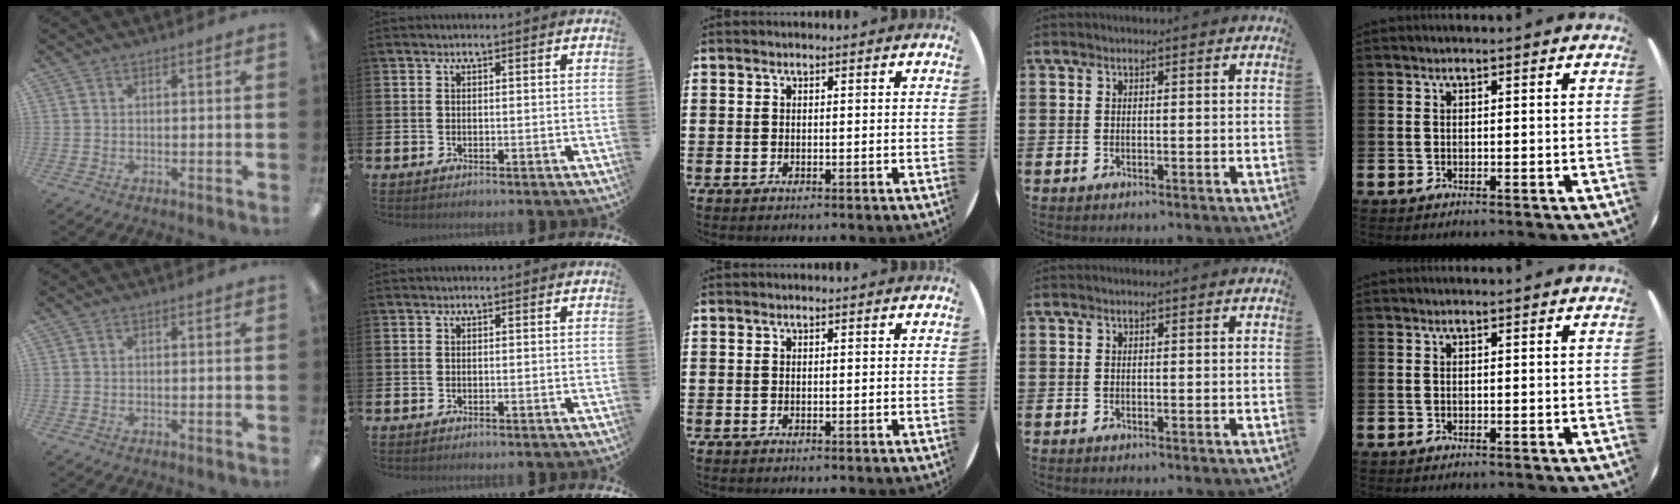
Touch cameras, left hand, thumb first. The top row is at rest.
{}